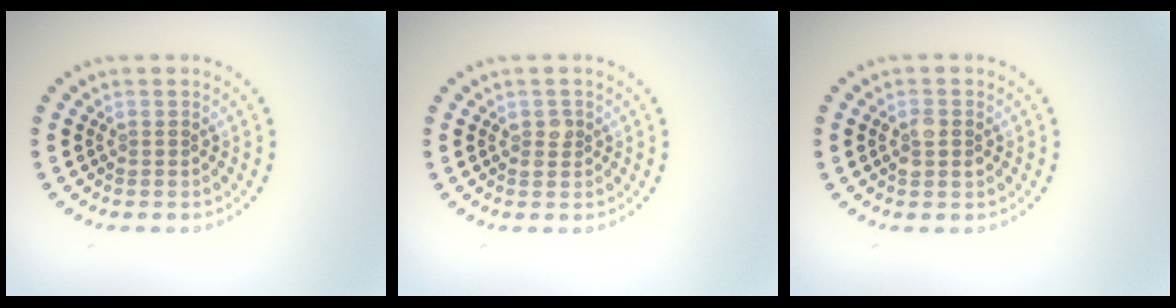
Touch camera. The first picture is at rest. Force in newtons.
{"total": 1.1, "press": 1.1, "slide": 0.0}
{"total": 1.7, "press": 1.7, "slide": 0.1}